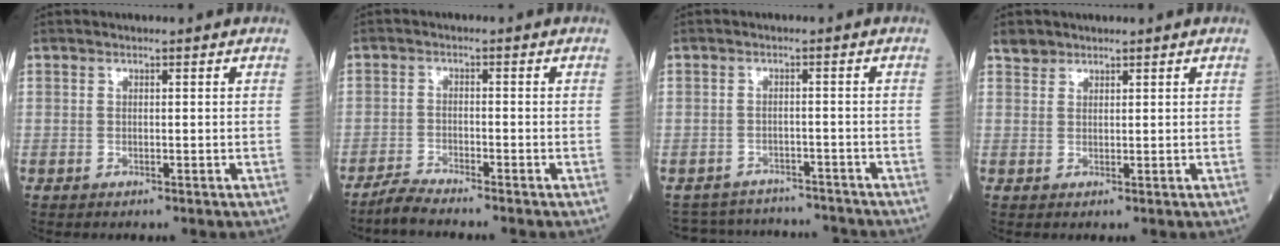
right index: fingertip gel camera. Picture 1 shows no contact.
{"total": 3.4, "force": [-3.2, -0.5, 0.9], "torque": [-0.025, -0.014, -0.065]}
{"total": 10.4, "force": [-9.9, 3.0, 0.9], "torque": [-0.017, 0.020, -0.129]}
{"total": 1.6, "force": [1.3, 0.9, -0.1], "torque": [0.006, 0.006, 0.021]}